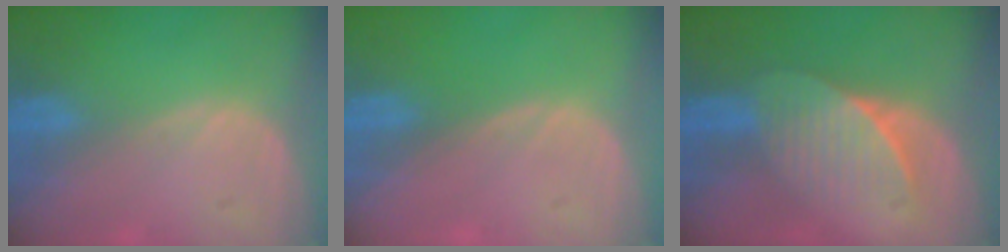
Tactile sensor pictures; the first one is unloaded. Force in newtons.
{"total": 0.0}
{"total": 7.5, "press": 6.6, "slide": 3.5}